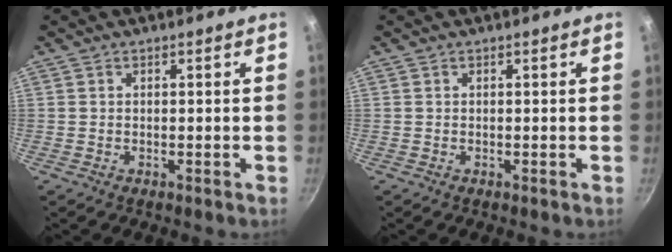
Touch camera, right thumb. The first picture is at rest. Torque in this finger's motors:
{"motor_torque": [-0.06, -0.06, 0.12, -0.11, 0.00]}